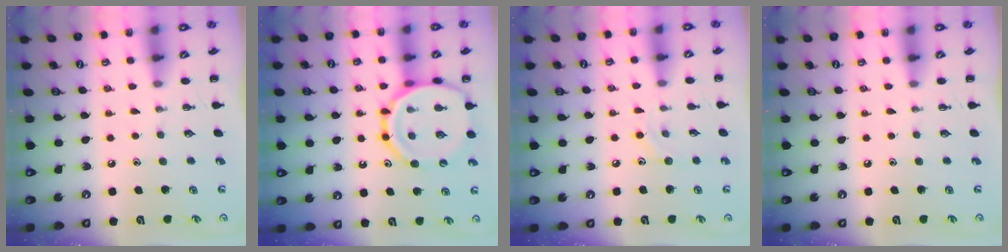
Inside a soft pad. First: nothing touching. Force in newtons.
{"total": 16.9, "press": 16.6, "slide": 3.1}
{"total": 6.7, "press": 6.6, "slide": 1.1}
{"total": 0.0}